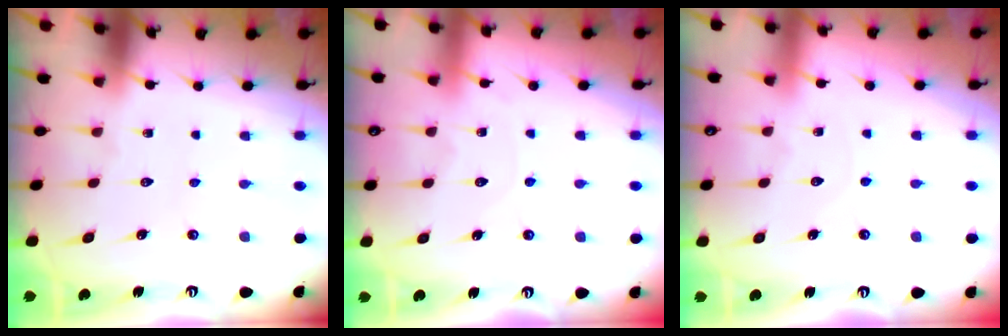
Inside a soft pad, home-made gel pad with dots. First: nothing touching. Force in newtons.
{"total": 3.7, "press": 3.7, "slide": 0.4}
{"total": 3.0, "press": 3.0, "slide": 0.2}